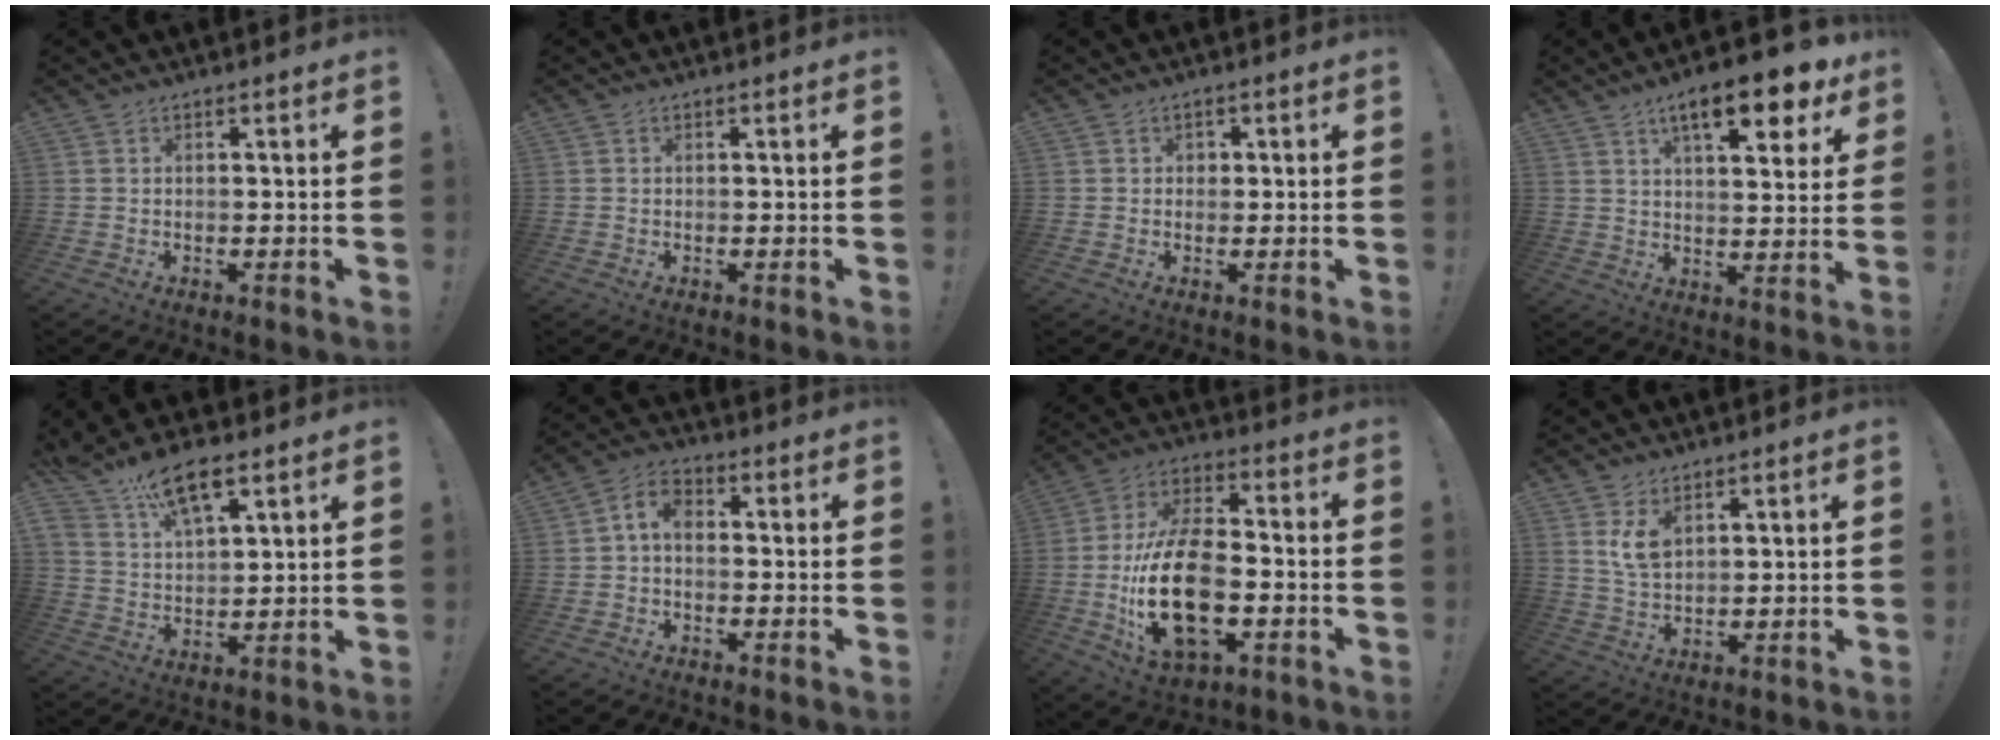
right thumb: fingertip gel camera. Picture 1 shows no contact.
{"total": 0.0}
{"total": 1.5, "force": [0.2, 1.4, 0.6], "torque": [-0.009, 0.003, 0.001]}
{"total": 14.4, "force": [7.9, 4.1, 11.3], "torque": [-0.167, -0.037, 0.122]}
{"total": 11.5, "force": [7.8, 5.0, 6.8], "torque": [-0.120, -0.037, 0.145]}
{"total": 5.3, "force": [-0.6, 2.9, 4.3], "torque": [-0.093, 0.008, -0.011]}
{"total": 22.3, "force": [-4.7, 12.8, 17.7], "torque": [-0.338, 0.020, -0.072]}
{"total": 6.4, "force": [3.3, 3.7, 4.1], "torque": [-0.072, -0.017, 0.060]}